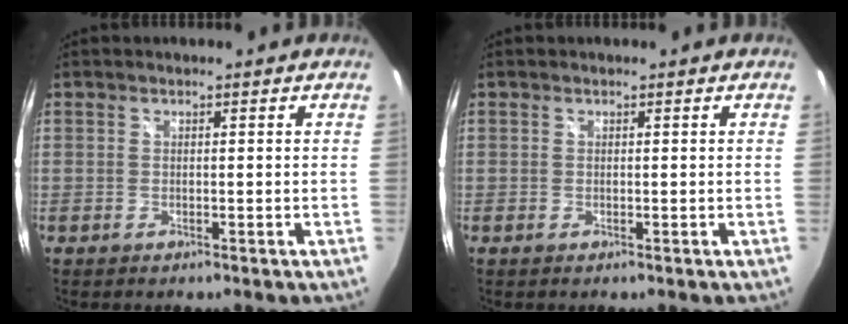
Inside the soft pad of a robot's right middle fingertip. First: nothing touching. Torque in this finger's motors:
{"motor_torque": [0.00, 0.00, 0.00, 0.01]}